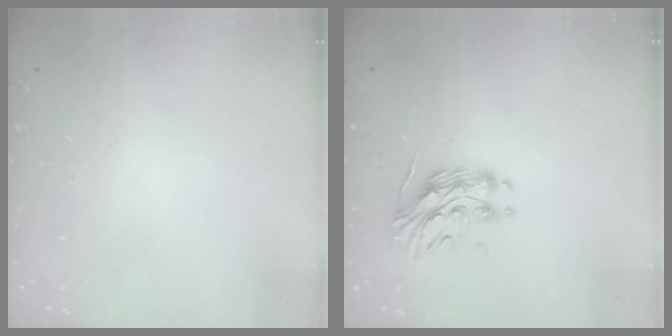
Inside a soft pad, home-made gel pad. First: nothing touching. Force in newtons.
{"total": 11.0, "press": 11.0, "slide": 0.9}